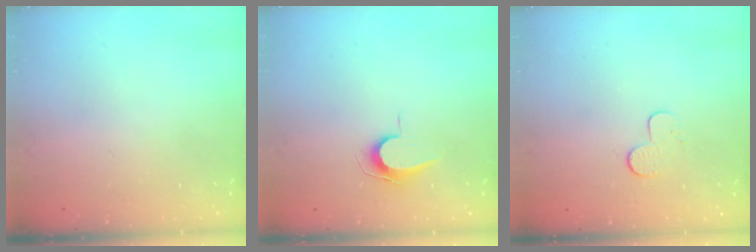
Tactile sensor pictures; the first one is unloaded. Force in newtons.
{"total": 6.9, "press": 6.8, "slide": 0.7}
{"total": 5.0, "press": 5.0, "slide": 0.5}